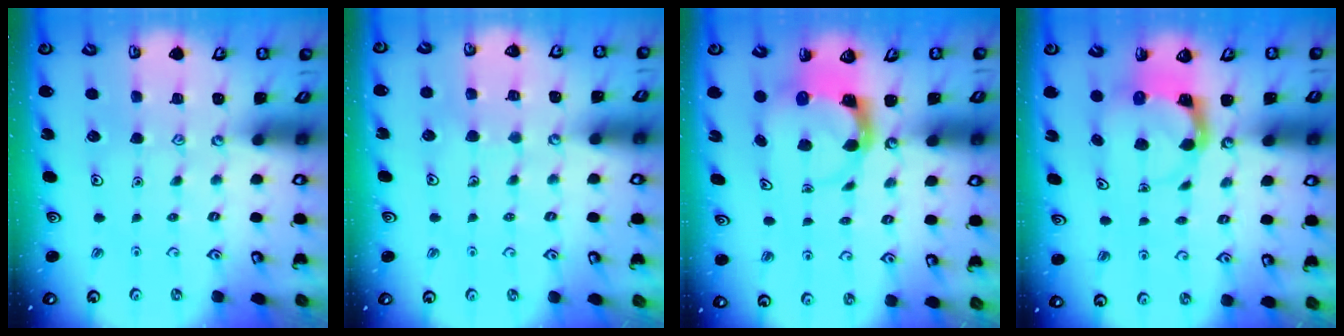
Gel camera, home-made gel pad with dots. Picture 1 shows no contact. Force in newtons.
{"total": 4.3, "press": 4.3, "slide": 0.2}
{"total": 3.6, "press": 3.6, "slide": 0.5}
{"total": 4.0, "press": 4.0, "slide": 0.4}